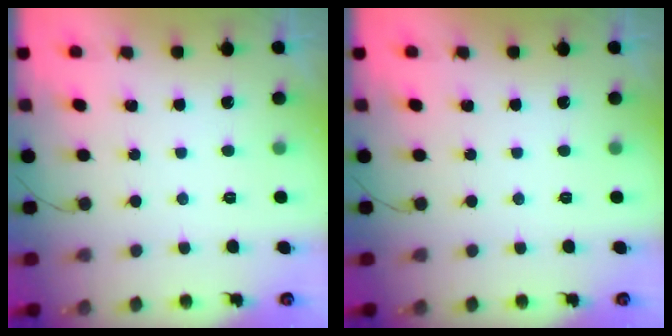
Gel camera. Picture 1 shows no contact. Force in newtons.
{"total": 0.0}